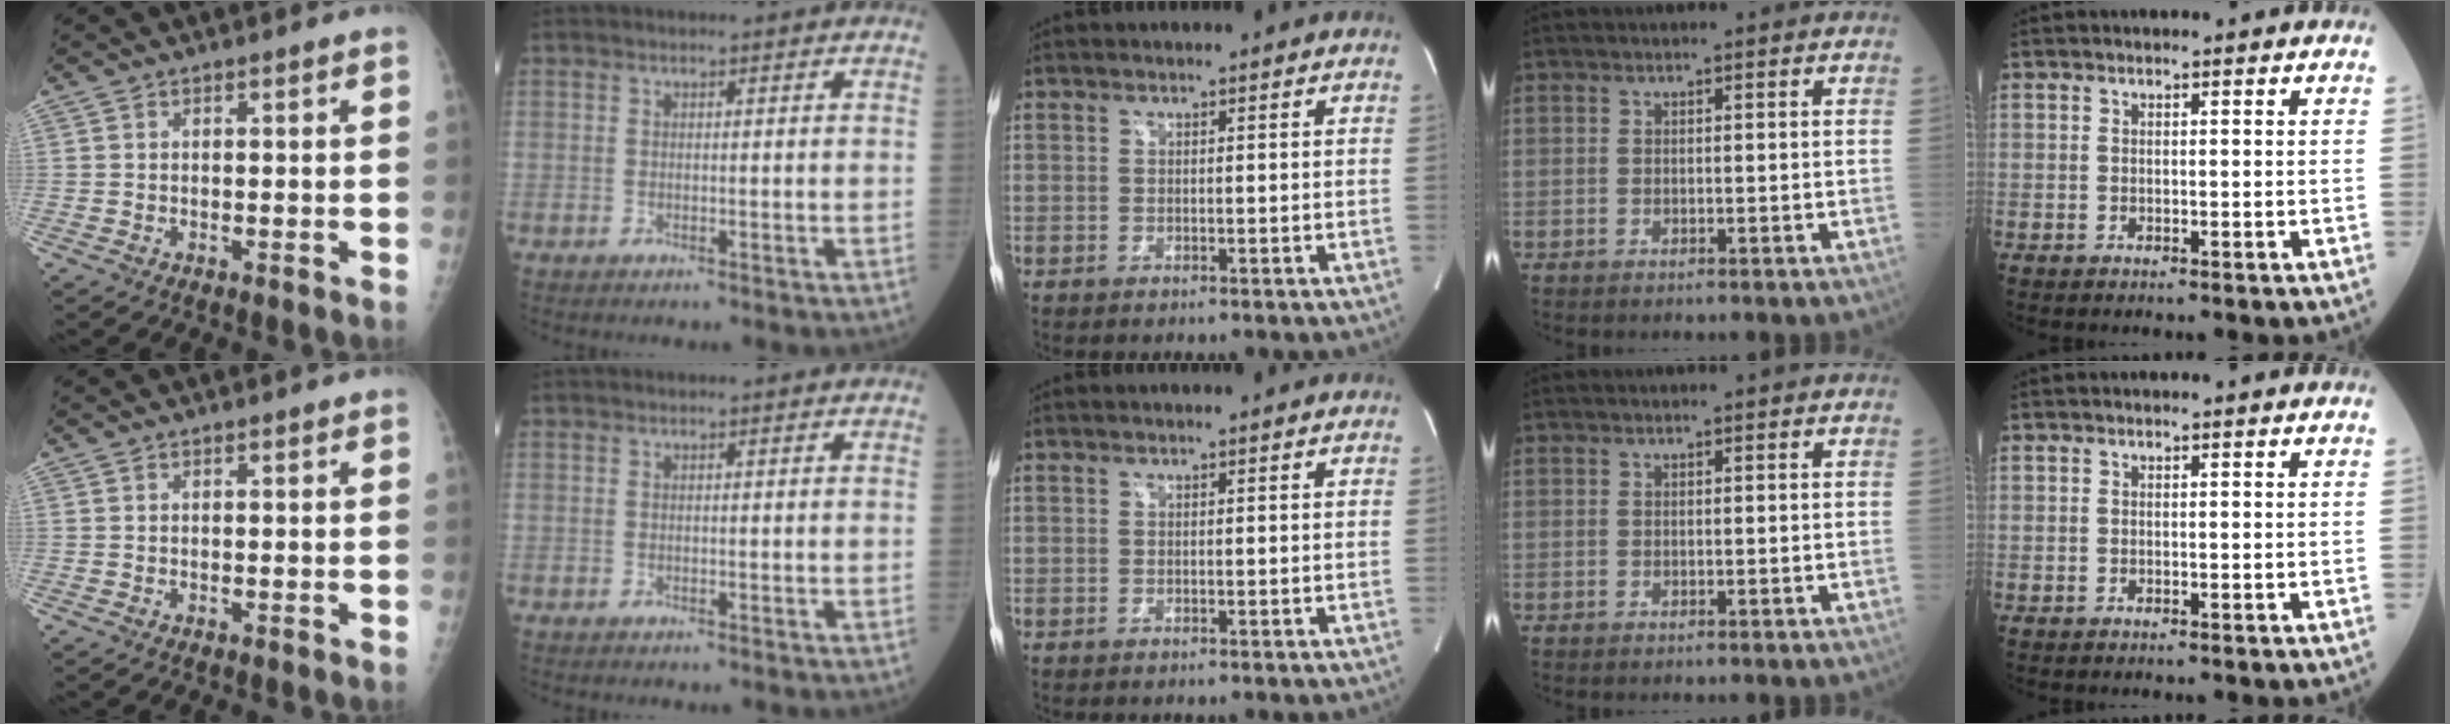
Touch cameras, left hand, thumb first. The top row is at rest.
{}